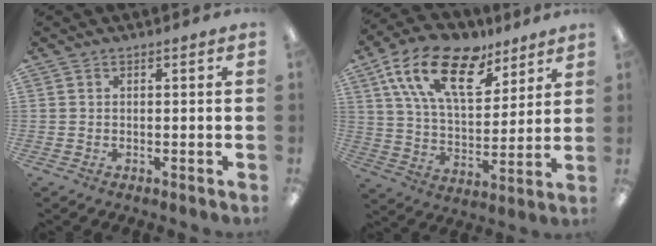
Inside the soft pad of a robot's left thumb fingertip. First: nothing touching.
{"total": 19.9, "force": [11.7, 10.0, 12.6], "torque": [-0.230, -0.044, 0.210]}